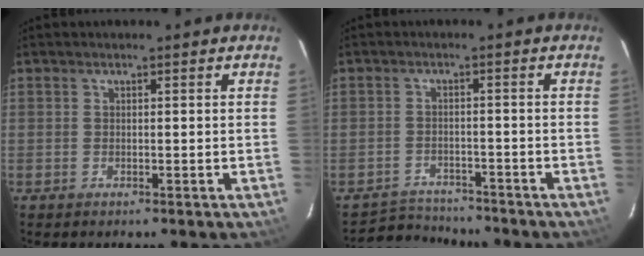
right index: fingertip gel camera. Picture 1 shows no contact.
{"total": 6.0, "force": [-5.5, 2.5, -0.5], "torque": [-0.006, 0.018, -0.087]}